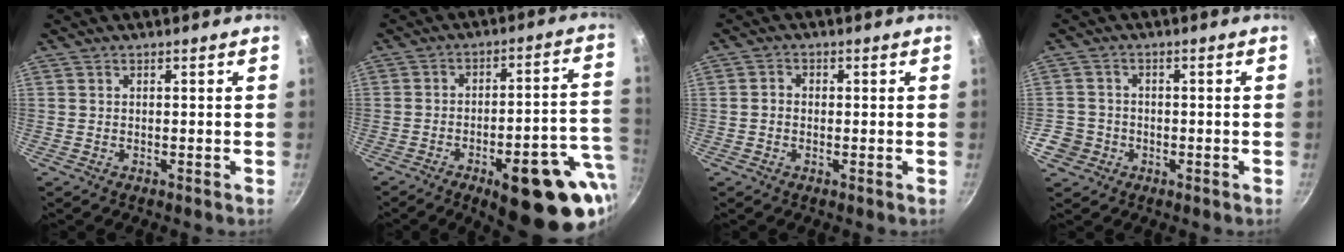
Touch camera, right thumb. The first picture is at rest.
{"total": 22.7, "force": [-8.3, 7.8, 19.6], "torque": [-0.206, 0.021, -0.107]}
{"total": 1.9, "force": [-0.2, 1.6, 1.0], "torque": [-0.017, 0.008, -0.008]}
{"total": 6.1, "force": [-2.1, 5.5, 1.5], "torque": [-0.017, 0.026, -0.036]}